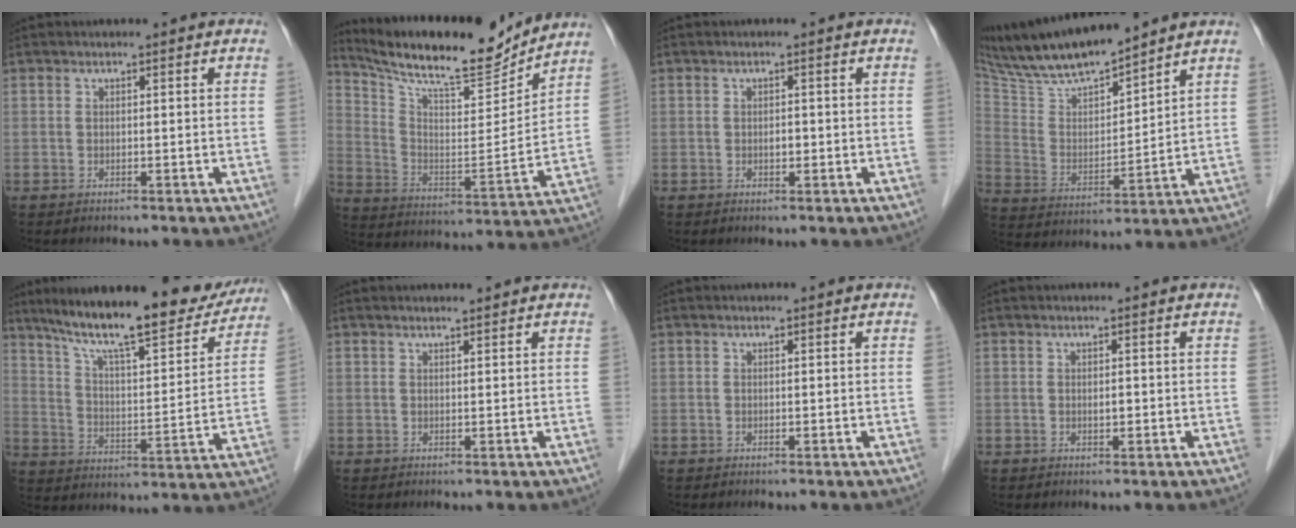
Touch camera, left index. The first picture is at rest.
{"total": 17.9, "force": [16.3, 2.5, 6.8], "torque": [-0.136, -0.016, 0.269]}
{"total": 0.9, "force": [-0.2, 0.5, 0.7], "torque": [-0.011, 0.000, -0.004]}
{"total": 16.1, "force": [14.2, 1.9, 7.4], "torque": [-0.144, 0.008, 0.269]}
{"total": 21.9, "force": [18.5, 4.0, 11.0], "torque": [-0.175, -0.006, 0.270]}
{"total": 1.7, "force": [1.5, 0.0, 0.6], "torque": [-0.007, 0.008, 0.027]}
{"total": 0.0}
{"total": 0.6, "force": [0.0, 0.3, 0.5], "torque": [-0.008, -0.001, -0.002]}